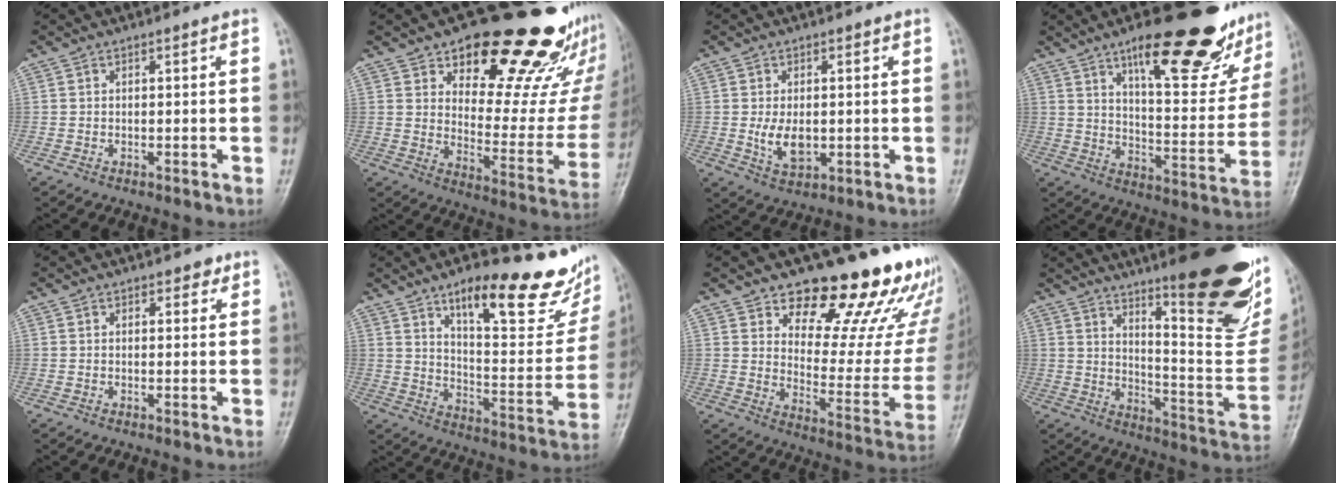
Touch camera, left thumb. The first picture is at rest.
{"total": 25.0, "force": [18.0, 10.0, 14.1], "torque": [-0.132, -0.115, 0.244]}
{"total": 5.8, "force": [-0.2, 3.6, 4.5], "torque": [-0.070, -0.011, 0.004]}
{"total": 25.0, "force": [16.2, 7.6, 17.4], "torque": [-0.193, -0.070, 0.235]}
{"total": 1.7, "force": [1.1, 1.1, 0.8], "torque": [0.003, -0.004, 0.010]}
{"total": 24.8, "force": [15.9, 7.4, 17.5], "torque": [-0.196, -0.072, 0.237]}
{"total": 22.2, "force": [17.4, 8.7, 10.8], "torque": [-0.087, -0.126, 0.219]}
{"total": 28.8, "force": [16.9, 7.0, 22.3], "torque": [-0.251, -0.089, 0.243]}